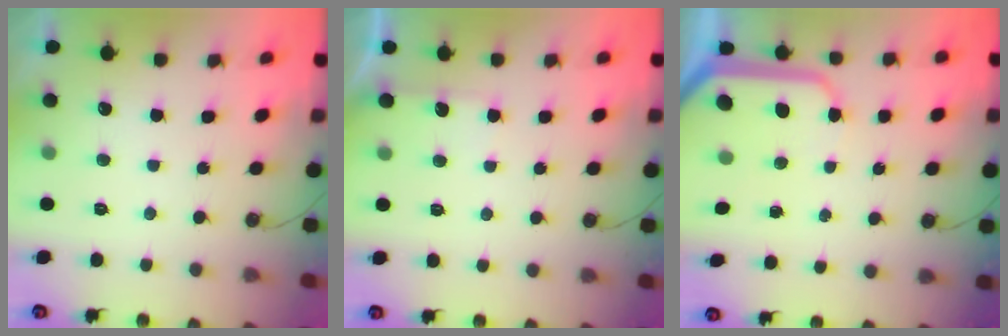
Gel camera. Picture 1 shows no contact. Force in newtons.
{"total": 3.5, "press": 3.5, "slide": 0.5}
{"total": 9.0, "press": 9.0, "slide": 0.7}